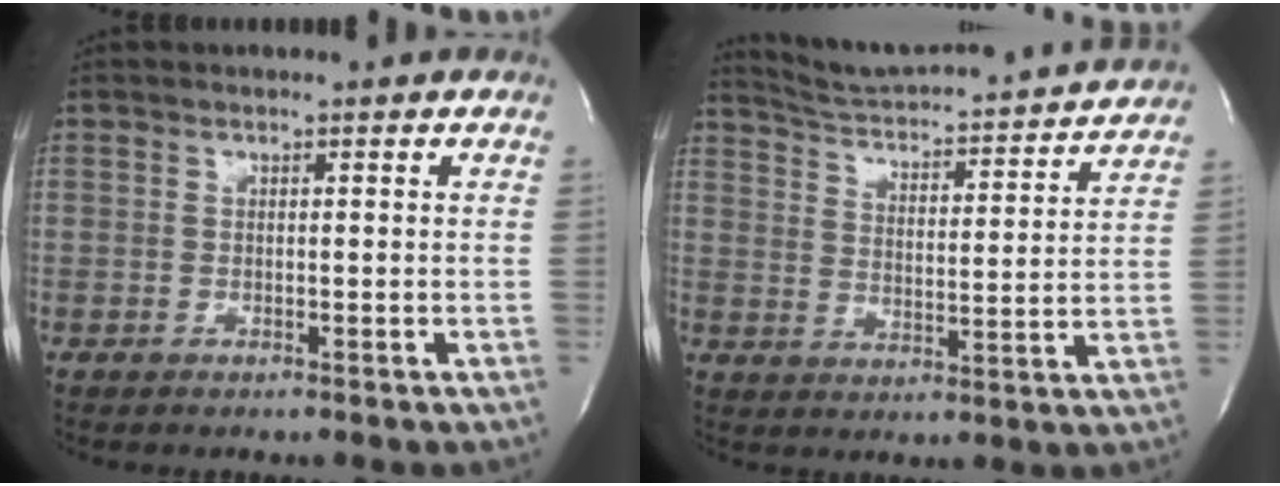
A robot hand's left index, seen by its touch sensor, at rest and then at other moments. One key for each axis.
{"total": 18.2, "fx": 17.5, "fy": 1.2, "fz": 5.1, "tx": -0.082, "ty": -0.030, "tz": 0.237}